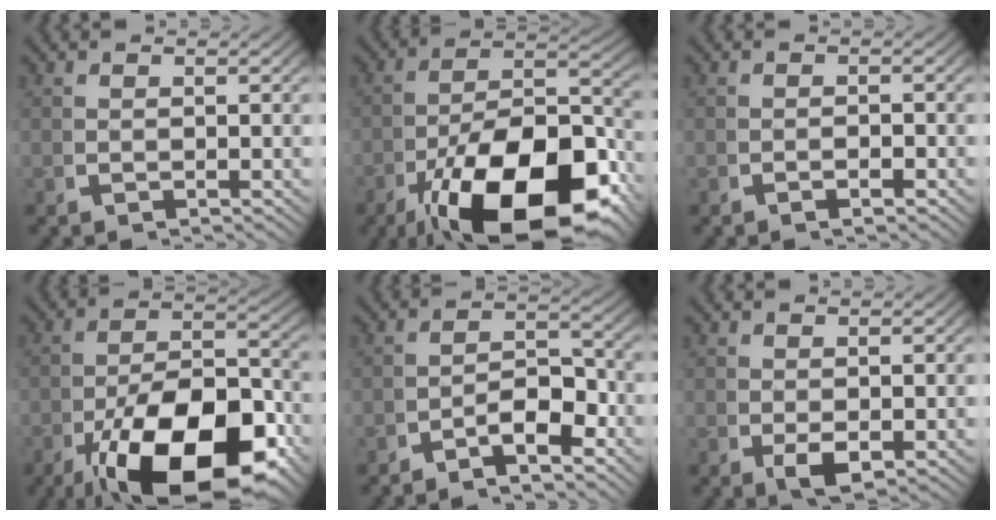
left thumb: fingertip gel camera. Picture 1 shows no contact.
{"total": 18.0, "force": [-6.0, 9.5, 14.1], "torque": [-0.244, -0.067, -0.061]}
{"total": 1.0, "force": [-0.7, 0.3, 0.6], "torque": [-0.008, 0.002, -0.018]}
{"total": 16.2, "force": [-5.3, 8.5, 12.7], "torque": [-0.231, -0.069, -0.051]}
{"total": 4.5, "force": [-2.1, 2.2, 3.3], "torque": [-0.051, -0.011, -0.037]}
{"total": 2.4, "force": [-0.5, 1.5, 1.9], "torque": [-0.042, -0.016, 0.001]}